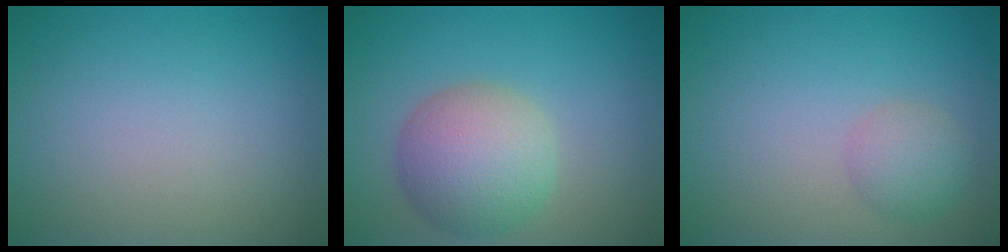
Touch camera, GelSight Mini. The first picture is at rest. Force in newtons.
{"total": 6.1, "press": 6.1, "slide": 0.1}
{"total": 2.2, "press": 2.2, "slide": 0.0}